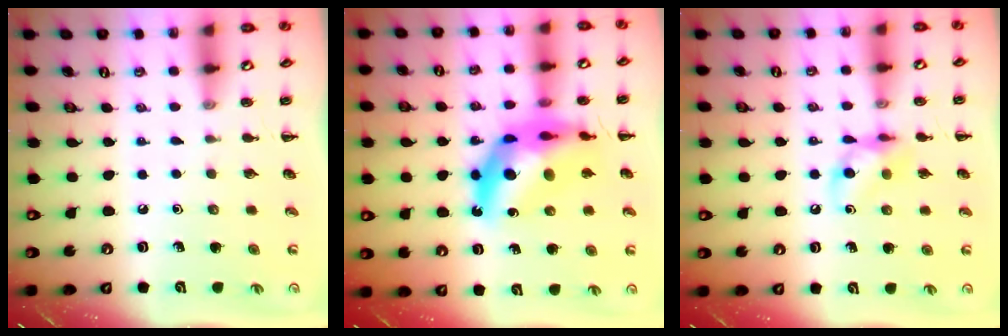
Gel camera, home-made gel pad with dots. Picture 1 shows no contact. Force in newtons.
{"total": 16.3, "press": 15.7, "slide": 4.5}
{"total": 10.0, "press": 10.0, "slide": 1.1}